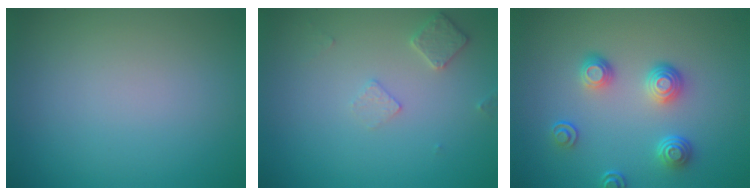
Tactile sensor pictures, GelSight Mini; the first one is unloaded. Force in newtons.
{"total": 1.8, "press": 1.8, "slide": 0.3}
{"total": 3.5, "press": 2.8, "slide": 2.2}